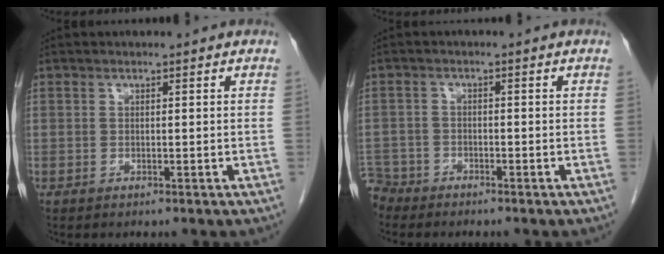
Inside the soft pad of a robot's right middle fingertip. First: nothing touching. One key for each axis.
{"total": 4.0, "fx": -3.7, "fy": 1.5, "fz": -0.5, "tx": 0.014, "ty": -0.006, "tz": -0.075}